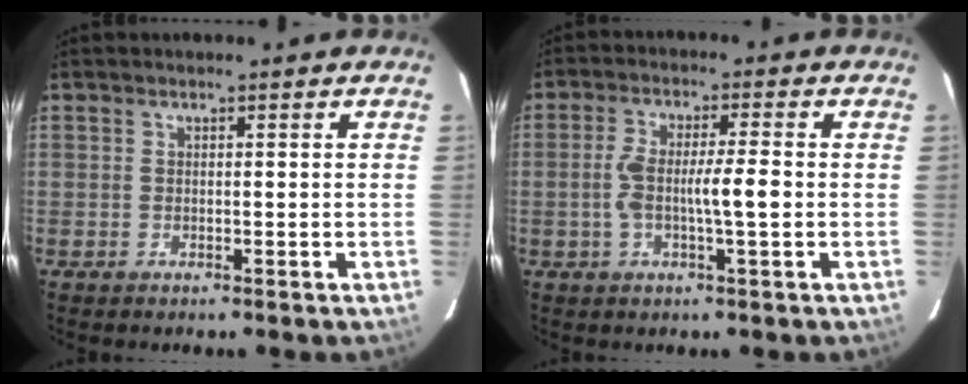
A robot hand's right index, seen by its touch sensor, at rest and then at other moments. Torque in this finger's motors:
{"motor_torque": [0.31, -0.07, 0.15, 0.11]}